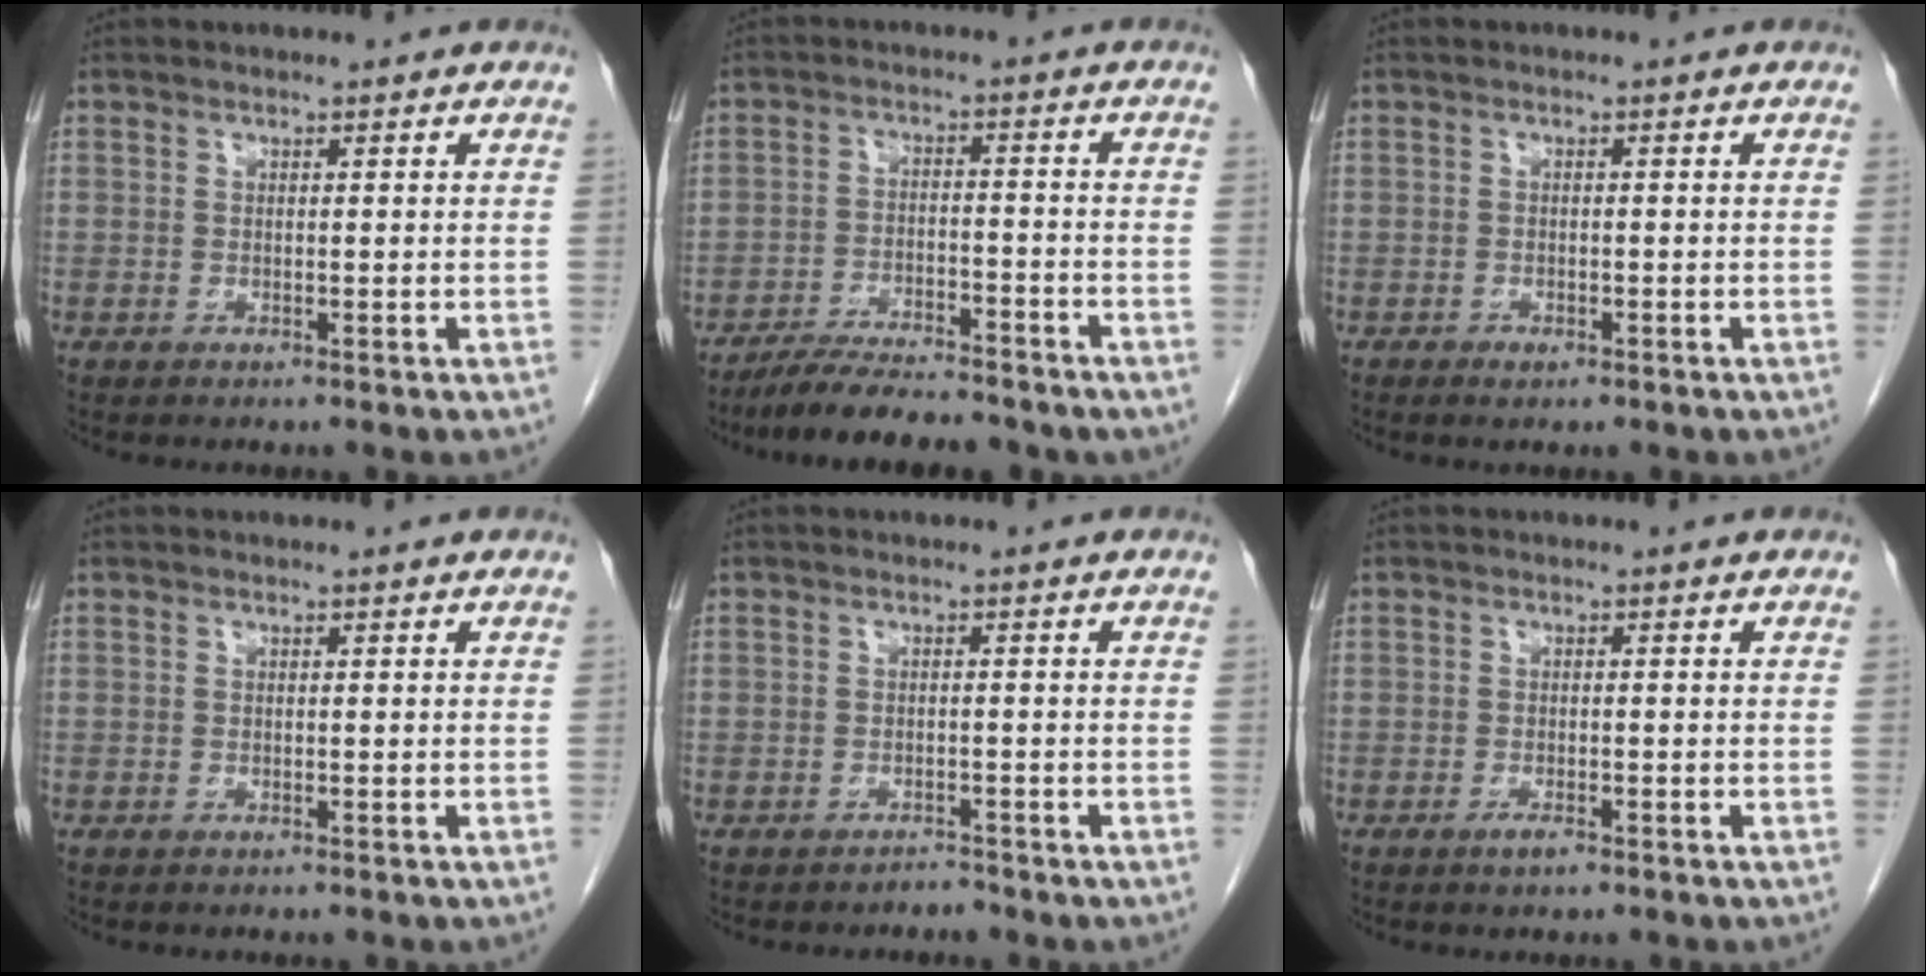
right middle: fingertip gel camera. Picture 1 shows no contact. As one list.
[{"total": 11.1, "force": [-9.5, 2.4, 5.1], "torque": [-0.076, -0.010, -0.145]}, {"total": 1.3, "force": [-0.8, 0.7, 0.8], "torque": [-0.011, 0.002, -0.006]}, {"total": 0.0}, {"total": 1.2, "force": [-1.1, 0.1, -0.3], "torque": [0.004, -0.006, -0.018]}, {"total": 3.1, "force": [-2.1, 0.6, 2.2], "torque": [-0.043, -0.002, -0.036]}]